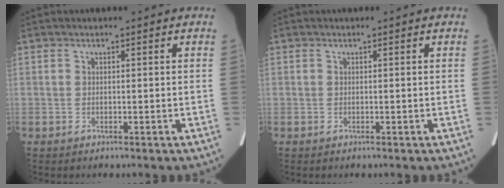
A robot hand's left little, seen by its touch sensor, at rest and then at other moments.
{"total": 0.0}